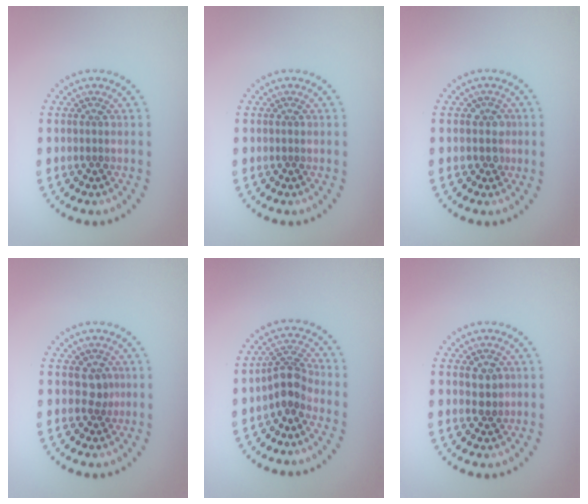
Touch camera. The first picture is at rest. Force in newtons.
{"total": 0.0}
{"total": 1.7, "press": 1.5, "slide": 0.8}
{"total": 1.4, "press": 1.1, "slide": 0.9}
{"total": 2.7, "press": 2.1, "slide": 1.8}
{"total": 2.0, "press": 1.8, "slide": 0.8}